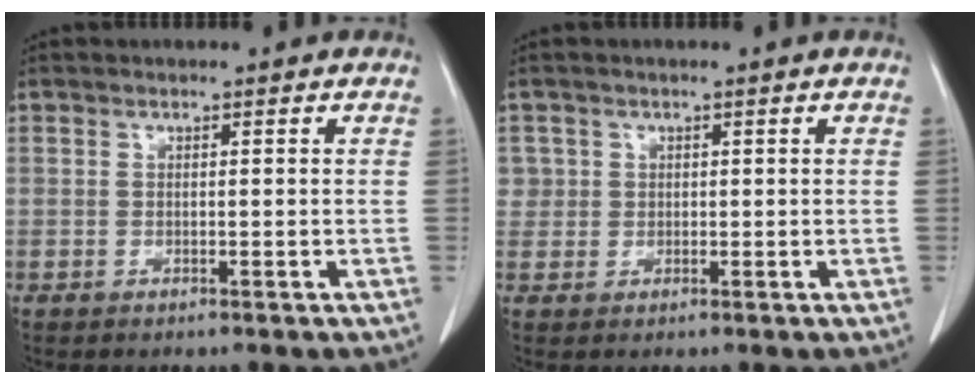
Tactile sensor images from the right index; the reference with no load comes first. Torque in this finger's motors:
{"motor_torque": [-0.08, 0.06, 0.00, 0.00]}